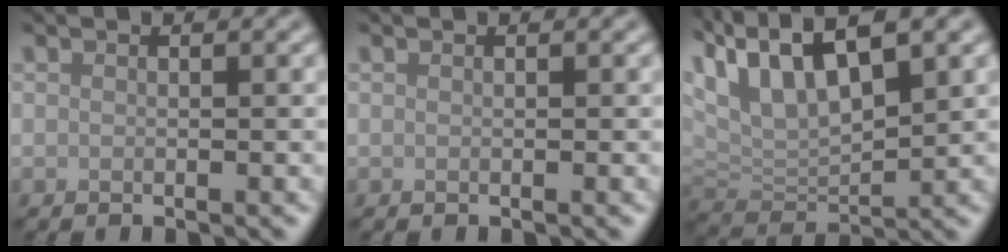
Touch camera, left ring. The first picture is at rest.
{"total": 0.0}
{"total": 10.9, "force": [6.0, 4.9, 7.7], "torque": [-0.161, 0.016, 0.110]}